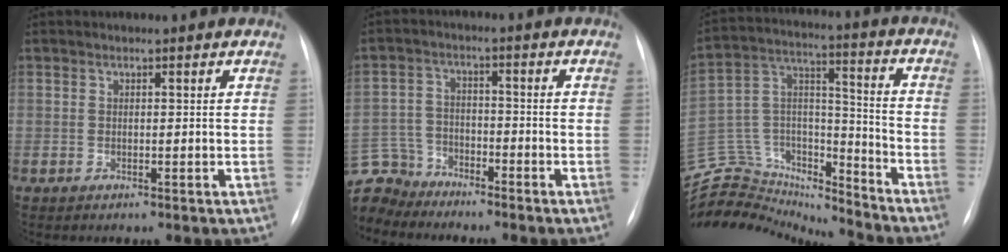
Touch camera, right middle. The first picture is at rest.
{"total": 9.1, "force": [-8.3, 3.7, 0.3], "torque": [-0.026, 0.013, -0.162]}
{"total": 22.2, "force": [-20.9, 5.9, 4.6], "torque": [-0.114, 0.059, -0.337]}